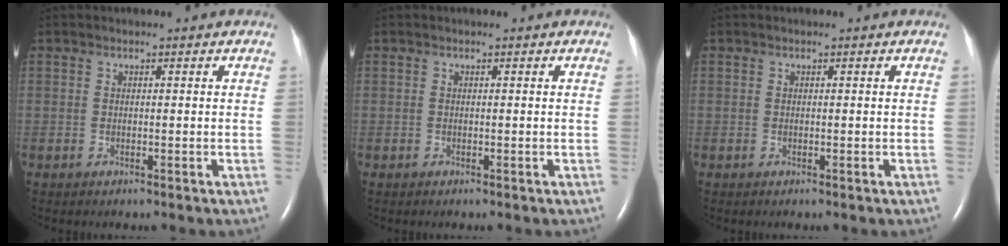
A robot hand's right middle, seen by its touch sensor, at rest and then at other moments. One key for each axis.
{"total": 0.0}
{"total": 0.0}